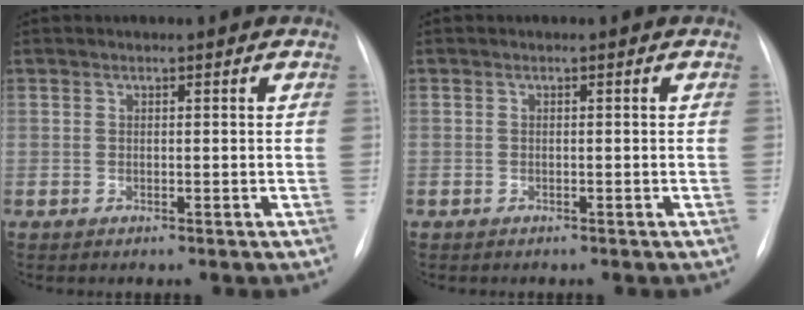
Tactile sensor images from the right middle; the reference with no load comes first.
{"total": 0.0}